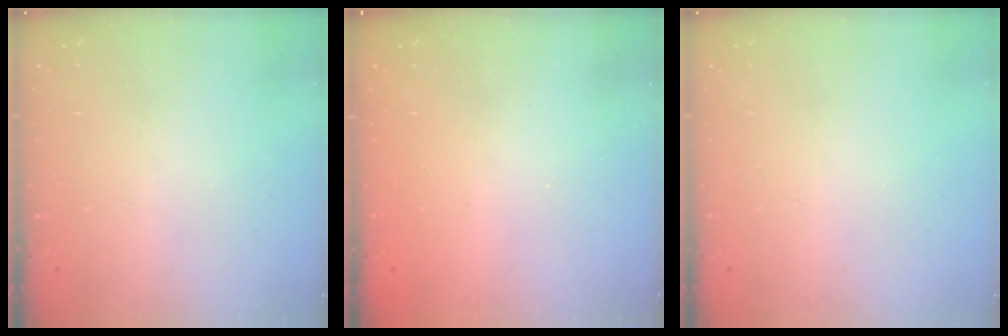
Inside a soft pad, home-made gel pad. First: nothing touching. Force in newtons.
{"total": 2.3, "press": 2.2, "slide": 0.8}
{"total": 0.0}